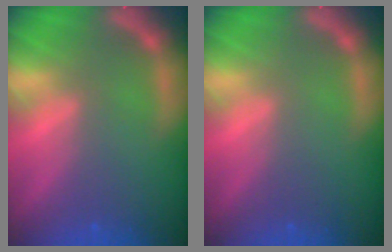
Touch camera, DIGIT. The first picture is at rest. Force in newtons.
{"total": 0.0}